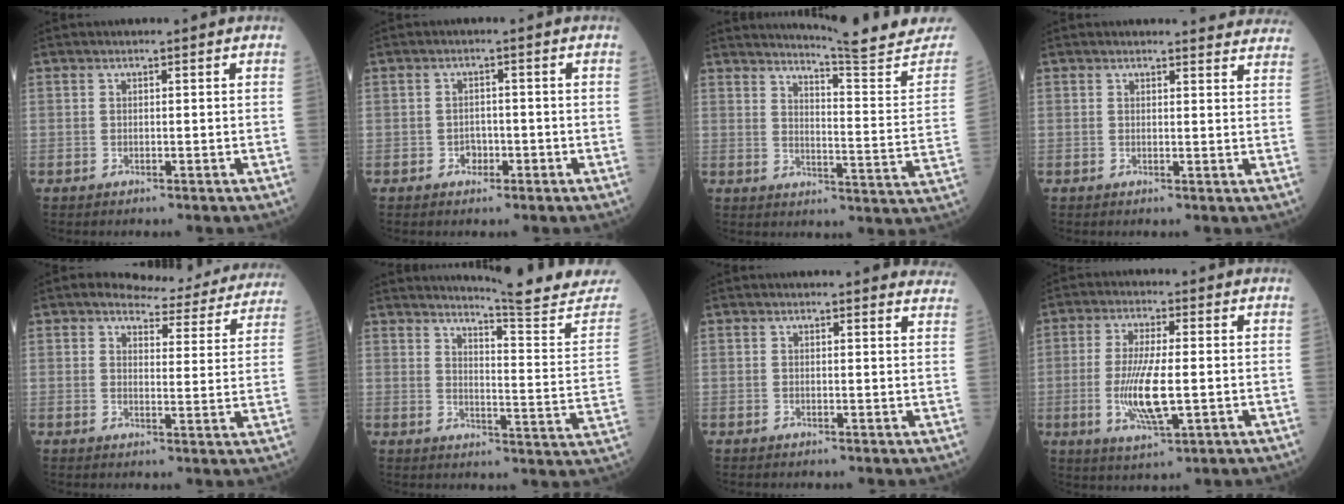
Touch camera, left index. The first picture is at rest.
{"total": 2.0, "force": [-1.0, 1.5, 0.8], "torque": [-0.008, 0.006, -0.014]}
{"total": 16.9, "force": [16.3, -1.5, 4.3], "torque": [-0.057, -0.106, 0.194]}
{"total": 8.8, "force": [8.7, 0.9, 0.9], "torque": [0.020, -0.029, 0.065]}
{"total": 13.1, "force": [12.3, 3.7, 2.8], "torque": [-0.012, -0.027, 0.123]}
{"total": 16.0, "force": [15.4, -1.7, 3.9], "torque": [-0.050, -0.105, 0.180]}
{"total": 9.7, "force": [9.4, 1.5, 1.8], "torque": [0.014, -0.014, 0.071]}
{"total": 8.6, "force": [-1.2, 1.7, 8.4], "torque": [-0.172, -0.014, -0.022]}